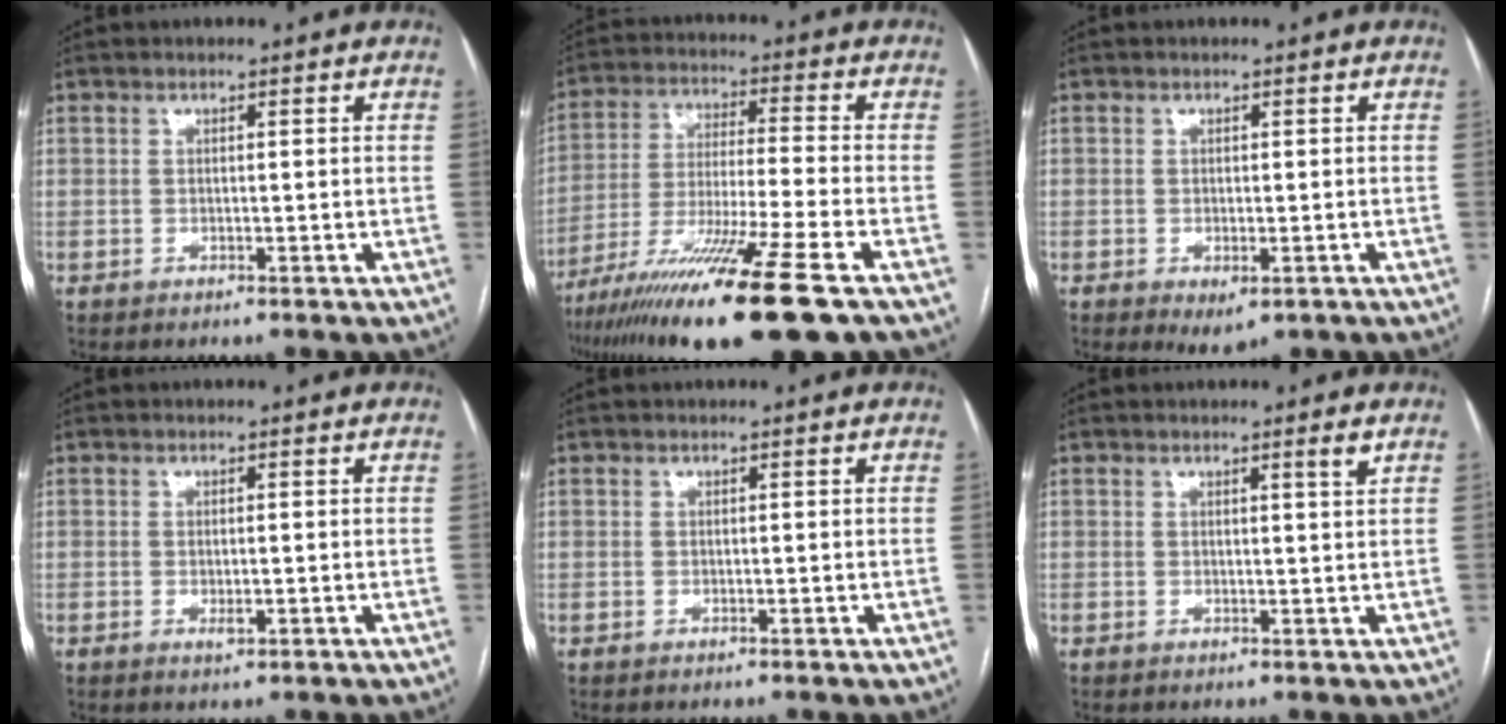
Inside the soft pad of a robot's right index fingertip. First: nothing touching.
{"total": 18.6, "force": [-12.1, -0.8, 14.1], "torque": [-0.242, -0.055, -0.209]}
{"total": 3.3, "force": [-1.6, 1.5, 2.5], "torque": [-0.034, -0.005, -0.012]}
{"total": 1.5, "force": [-0.3, 0.5, 1.3], "torque": [-0.023, -0.003, -0.002]}
{"total": 0.0}
{"total": 1.4, "force": [0.9, -0.4, 1.1], "torque": [-0.020, -0.007, 0.016]}